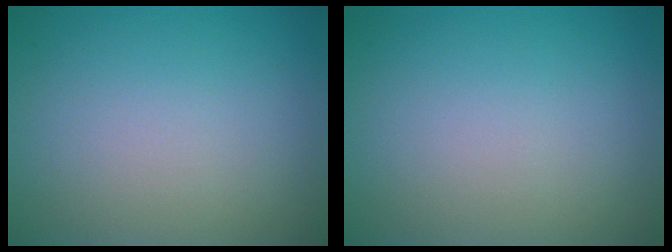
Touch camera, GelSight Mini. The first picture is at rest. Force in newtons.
{"total": 0.0}